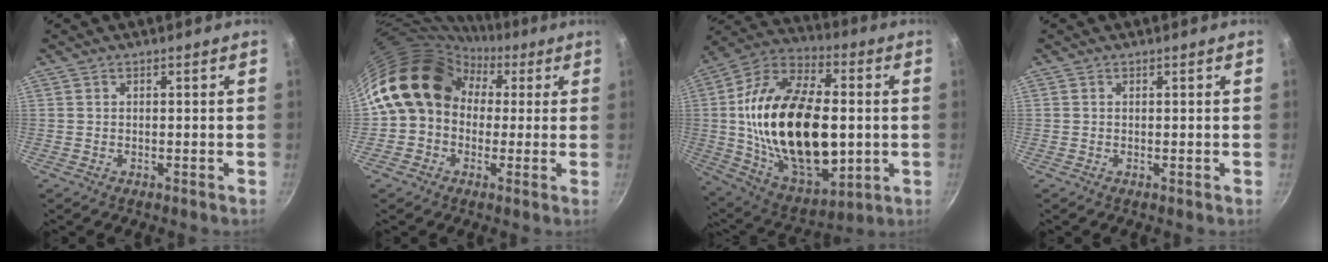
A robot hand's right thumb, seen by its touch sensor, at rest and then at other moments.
{"total": 14.9, "force": [2.2, 12.4, 8.0], "torque": [-0.099, 0.042, 0.020]}
{"total": 31.3, "force": [0.1, 17.7, 25.8], "torque": [-0.449, 0.008, 0.005]}
{"total": 0.0}